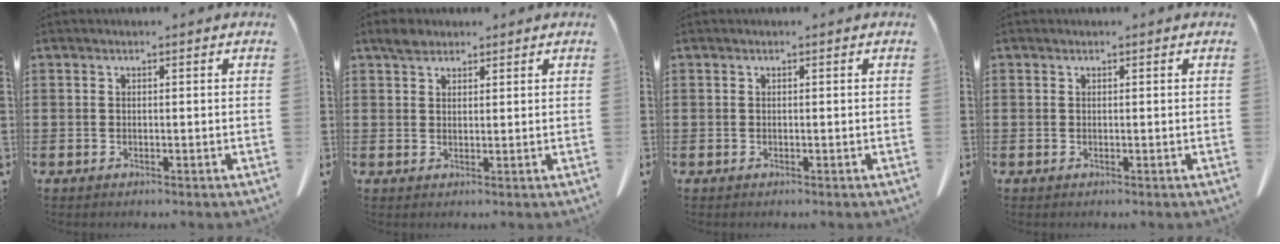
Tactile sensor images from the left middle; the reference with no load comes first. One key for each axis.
{"total": 2.5, "fx": 2.0, "fy": 1.2, "fz": 0.8, "tx": -0.013, "ty": 0.003, "tz": 0.038}
{"total": 0.0}
{"total": 0.0}